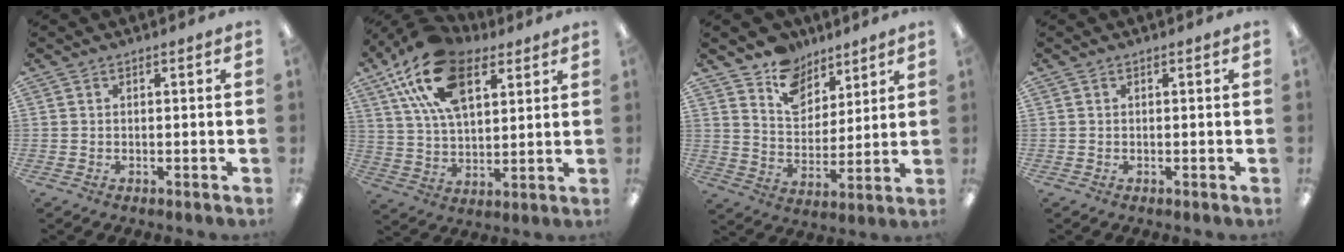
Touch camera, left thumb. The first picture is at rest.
{"total": 19.6, "force": [10.4, 10.6, 12.8], "torque": [-0.249, -0.026, 0.185]}
{"total": 11.6, "force": [8.7, 7.2, 2.7], "torque": [-0.056, -0.053, 0.169]}
{"total": 0.0}